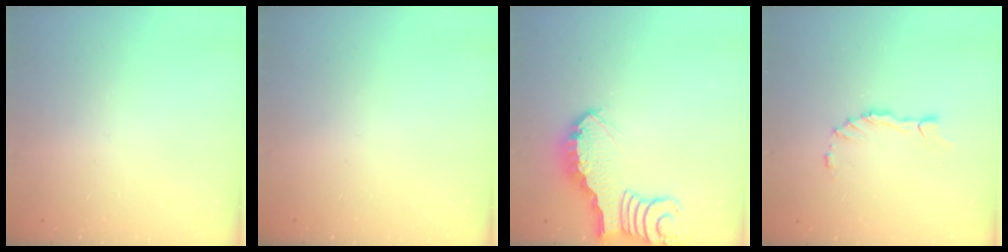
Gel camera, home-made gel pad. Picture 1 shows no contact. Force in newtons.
{"total": 0.0}
{"total": 2.8, "press": 2.8, "slide": 0.4}
{"total": 1.9, "press": 1.9, "slide": 0.0}